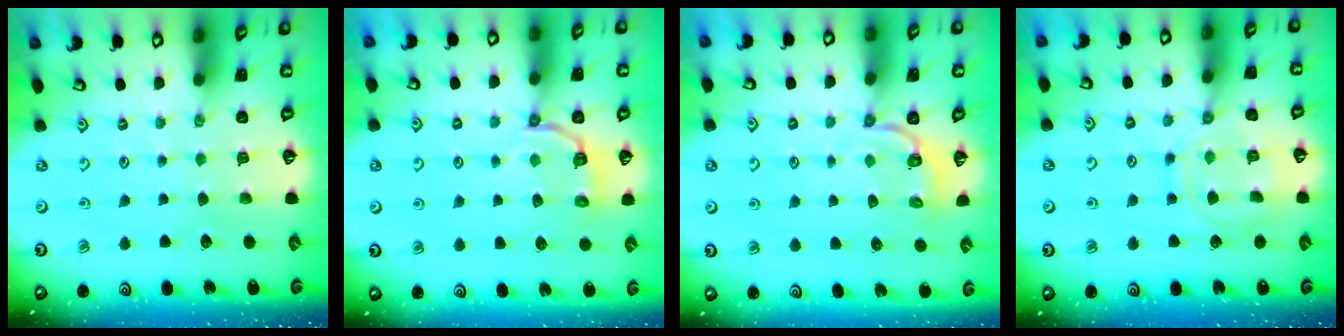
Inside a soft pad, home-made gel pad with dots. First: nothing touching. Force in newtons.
{"total": 4.2, "press": 3.5, "slide": 2.2}
{"total": 3.5, "press": 2.4, "slide": 2.6}
{"total": 11.5, "press": 11.4, "slide": 1.0}